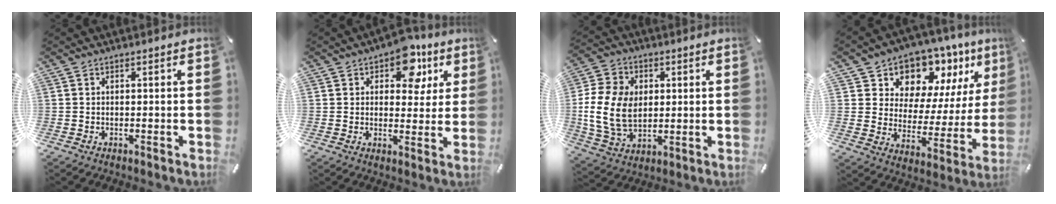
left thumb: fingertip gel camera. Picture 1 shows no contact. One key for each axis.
{"total": 12.5, "fx": 6.7, "fy": 7.5, "fz": 7.5, "tx": -0.087, "ty": -0.027, "tz": 0.112}
{"total": 14.4, "fx": 0.4, "fy": 11.2, "fz": 9.1, "tx": -0.199, "ty": 0.013, "tz": 0.008}
{"total": 11.2, "fx": 8.9, "fy": 6.8, "fz": 0.6, "tx": -0.012, "ty": -0.103, "tz": 0.161}